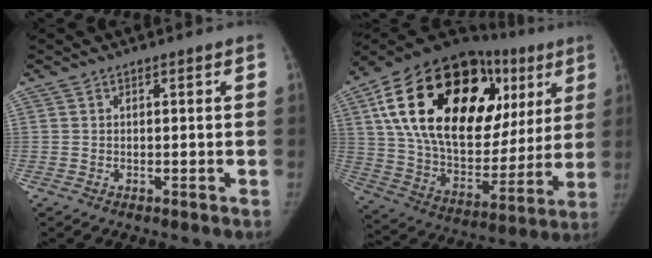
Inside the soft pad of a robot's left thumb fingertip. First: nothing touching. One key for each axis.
{"total": 37.4, "fx": 13.4, "fy": 21.2, "fz": 27.8, "tx": -0.435, "ty": 0.039, "tz": 0.226}